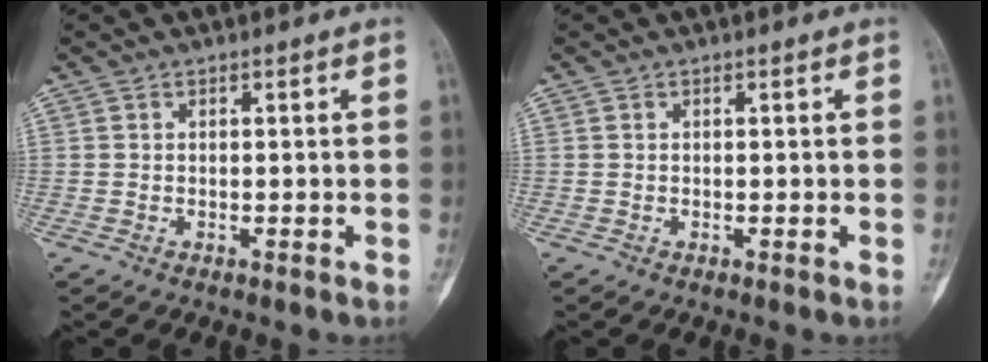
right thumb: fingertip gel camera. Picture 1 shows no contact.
{"total": 0.0}